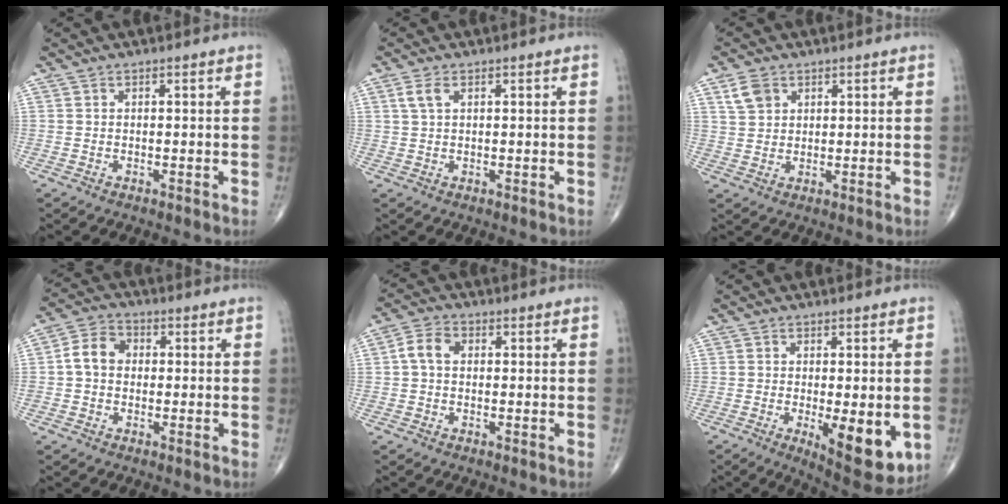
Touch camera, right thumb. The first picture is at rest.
{"total": 2.8, "force": [1.2, 1.3, 2.2], "torque": [-0.049, 0.009, 0.029]}
{"total": 4.6, "force": [2.3, 3.3, 2.1], "torque": [-0.029, -0.004, 0.048]}
{"total": 6.4, "force": [0.2, 5.1, 3.9], "torque": [-0.060, 0.019, -0.005]}
{"total": 4.5, "force": [0.6, 3.2, 3.2], "torque": [-0.062, 0.015, 0.004]}
{"total": 11.1, "force": [-2.5, 3.9, 10.1], "torque": [-0.124, -0.024, -0.026]}